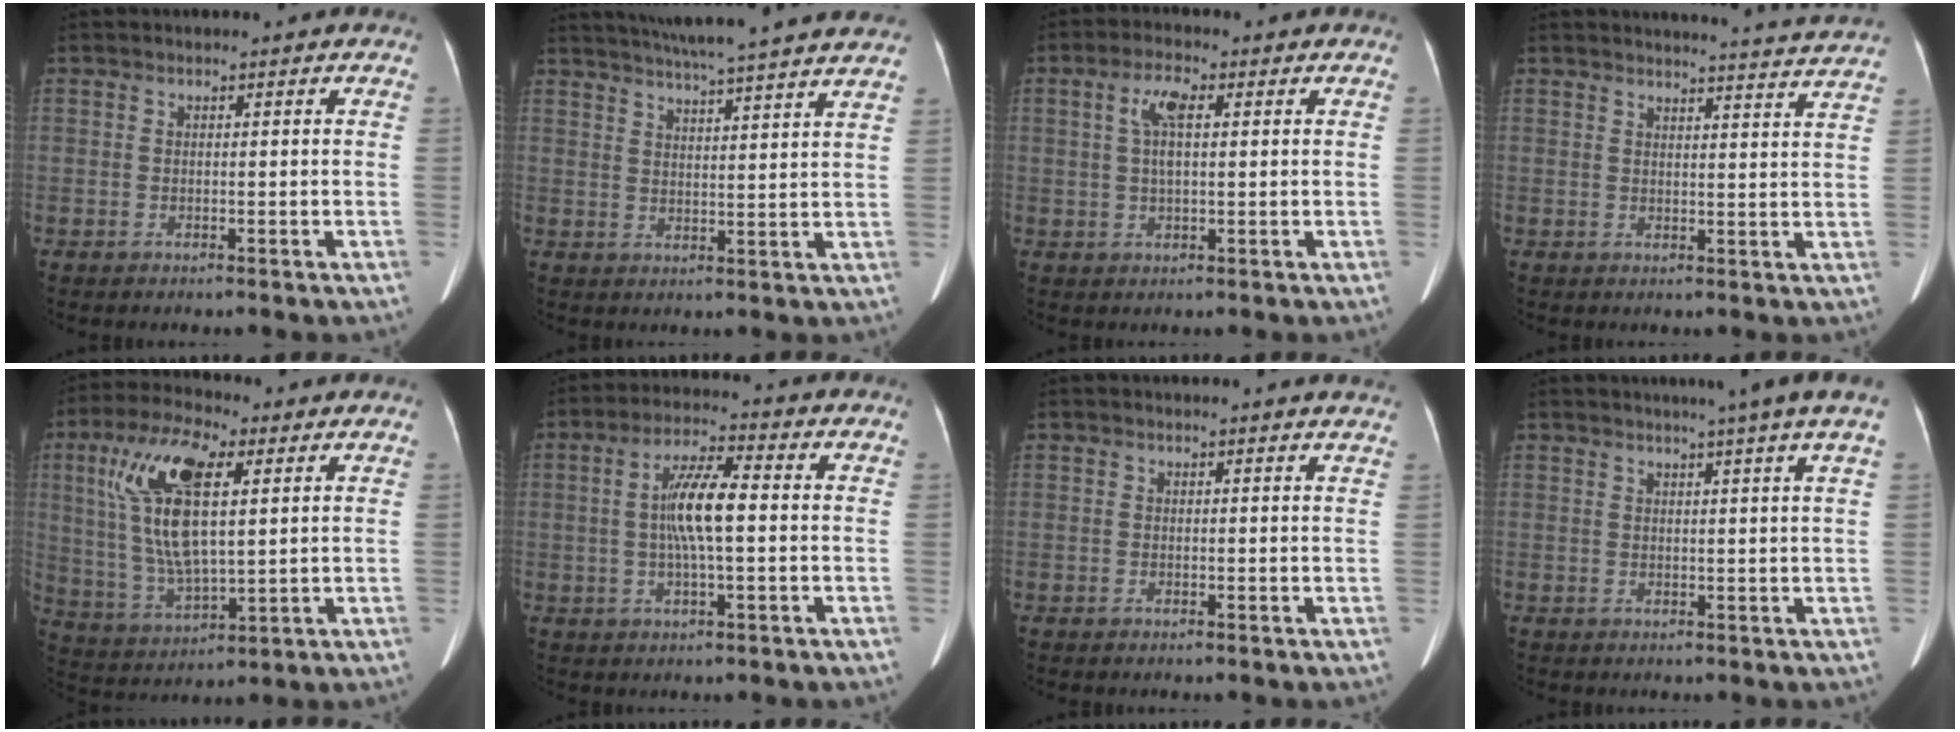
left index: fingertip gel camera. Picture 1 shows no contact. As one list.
[{"total": 21.0, "force": [18.7, -0.3, 9.4], "torque": [-0.155, 0.002, 0.243]}, {"total": 4.7, "force": [1.2, 1.3, 4.4], "torque": [-0.096, 0.012, 0.025]}, {"total": 11.4, "force": [11.1, -1.6, 2.1], "torque": [-0.030, -0.047, 0.113]}, {"total": 14.7, "force": [4.5, 4.3, 13.3], "torque": [-0.285, 0.011, 0.086]}, {"total": 7.9, "force": [0.1, 1.2, 7.9], "torque": [-0.153, 0.009, -0.001]}, {"total": 3.2, "force": [3.1, -0.1, 0.8], "torque": [-0.012, -0.005, 0.018]}, {"total": 6.6, "force": [4.8, -1.5, 4.2], "torque": [-0.052, 0.009, 0.051]}]